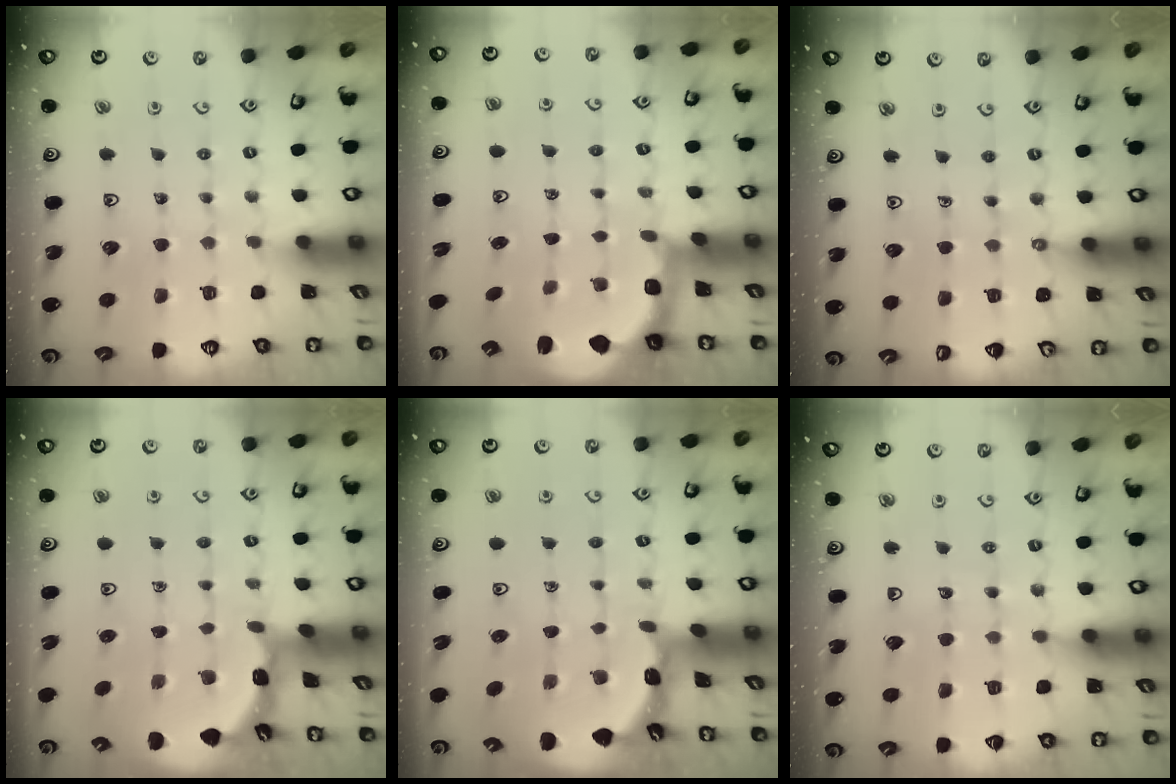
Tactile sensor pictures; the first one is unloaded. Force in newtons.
{"total": 2.1, "press": 1.3, "slide": 1.6}
{"total": 0.9, "press": 0.9, "slide": 0.1}
{"total": 1.9, "press": 1.9, "slide": 0.1}
{"total": 1.8, "press": 1.8, "slide": 0.1}
{"total": 4.5, "press": 4.5, "slide": 0.5}